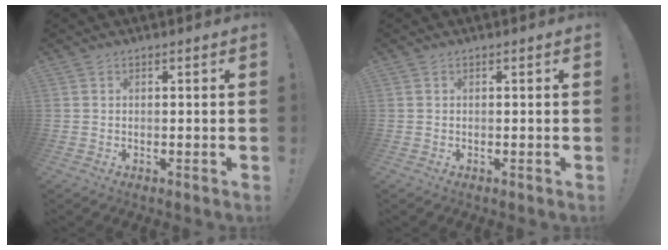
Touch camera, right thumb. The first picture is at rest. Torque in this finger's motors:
{"motor_torque": [-0.14, 0.11, 0.01, 0.00, 0.08]}